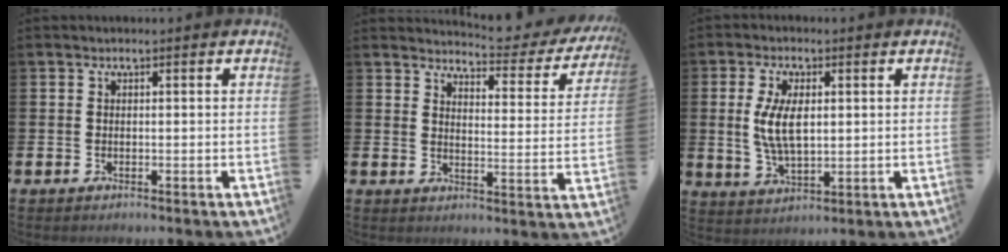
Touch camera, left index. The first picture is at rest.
{"total": 4.3, "force": [4.1, 0.7, 1.1], "torque": [-0.024, -0.033, 0.064]}
{"total": 6.6, "force": [1.3, 3.2, 5.6], "torque": [-0.105, 0.006, 0.022]}